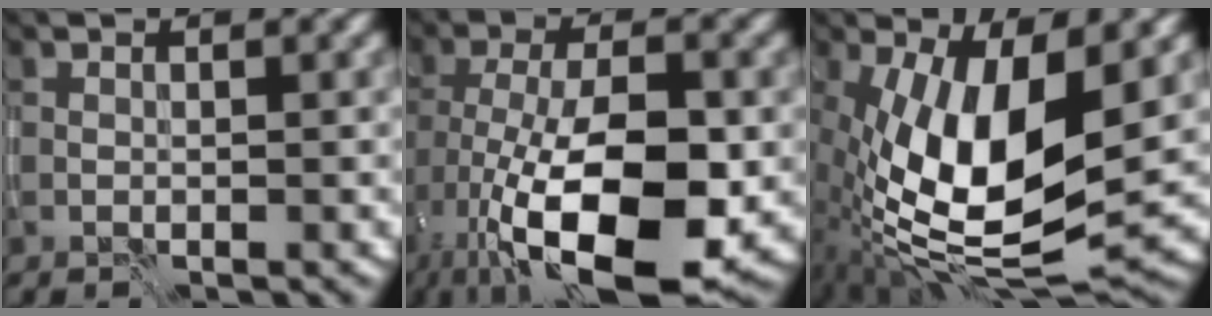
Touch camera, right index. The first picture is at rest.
{"total": 15.0, "force": [-5.8, 5.8, 12.5], "torque": [-0.211, -0.016, -0.094]}
{"total": 13.9, "force": [-0.9, 5.6, 12.6], "torque": [-0.231, -0.007, -0.018]}